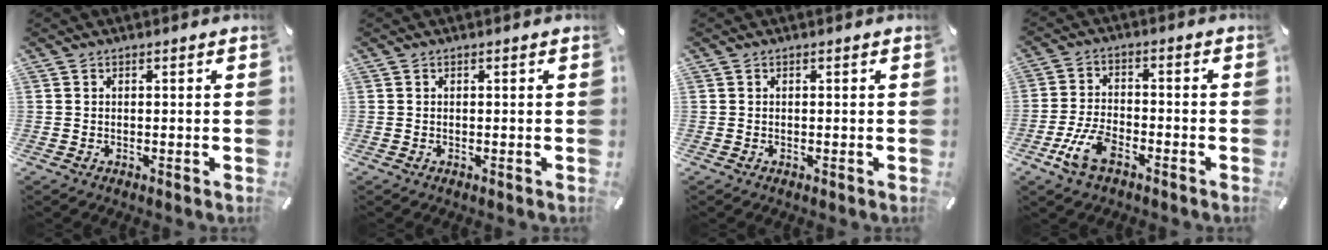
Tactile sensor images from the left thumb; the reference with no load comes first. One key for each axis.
{"total": 0.0}
{"total": 0.0}
{"total": 8.2, "fx": -4.2, "fy": 4.3, "fz": 5.6, "tx": -0.131, "ty": 0.008, "tz": -0.082}